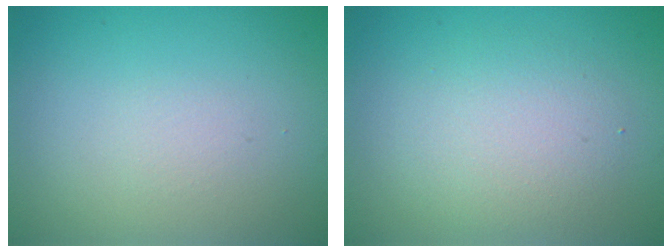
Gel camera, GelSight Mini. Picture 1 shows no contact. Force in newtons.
{"total": 3.3, "press": 3.3, "slide": 0.4}